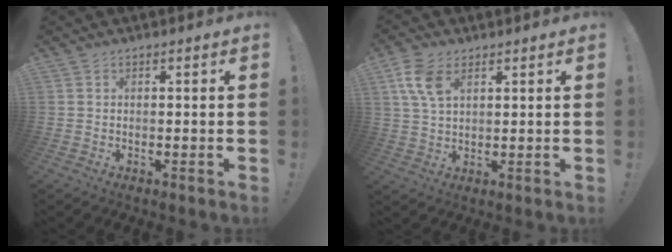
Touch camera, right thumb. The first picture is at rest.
{"total": 7.9, "force": [3.7, 4.4, 5.4], "torque": [-0.118, -0.007, 0.070]}